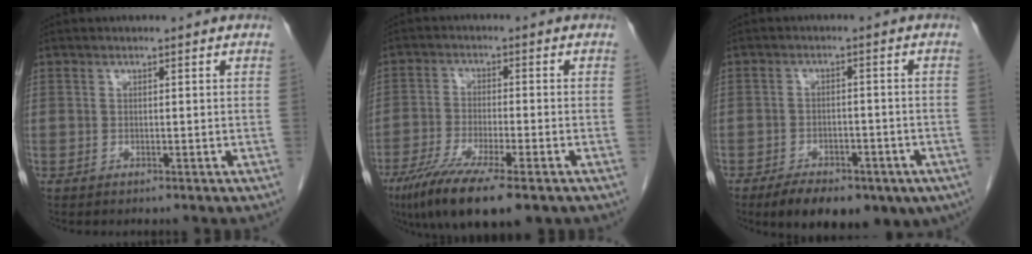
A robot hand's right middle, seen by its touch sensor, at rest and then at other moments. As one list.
[{"total": 11.7, "force": [-7.6, 1.7, 8.8], "torque": [-0.152, -0.028, -0.121]}, {"total": 14.0, "force": [-9.0, 6.6, 8.5], "torque": [-0.122, -0.002, -0.124]}]